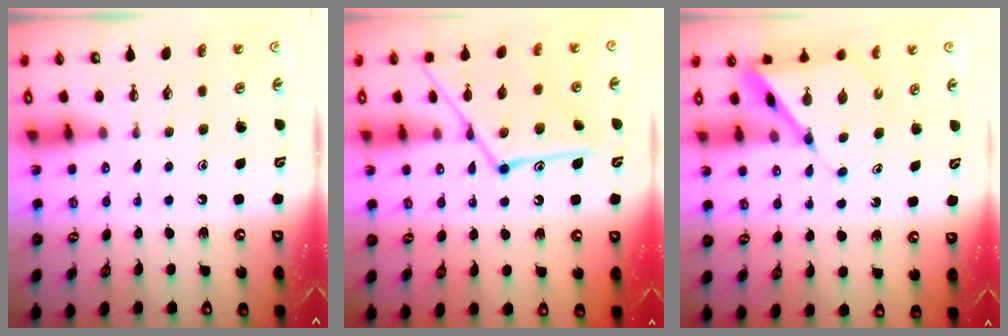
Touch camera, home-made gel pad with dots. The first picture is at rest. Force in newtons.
{"total": 16.2, "press": 16.2, "slide": 1.2}
{"total": 7.2, "press": 7.1, "slide": 0.6}